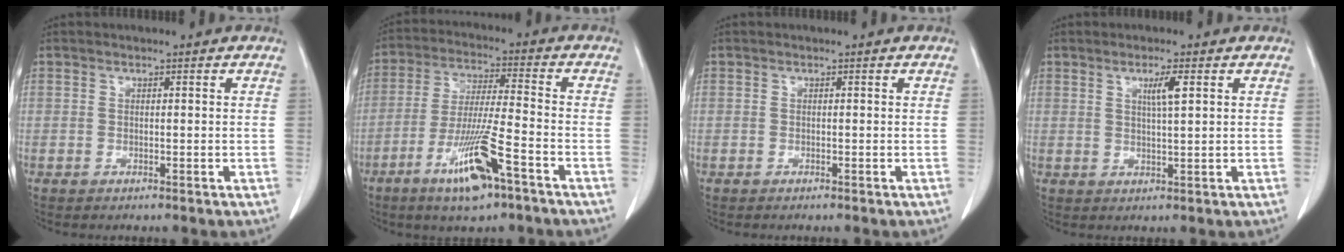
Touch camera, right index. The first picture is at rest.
{"total": 11.8, "force": [-6.4, 1.0, 9.9], "torque": [-0.190, -0.019, -0.116]}
{"total": 0.0}
{"total": 3.2, "force": [1.3, -0.1, 2.9], "torque": [-0.051, -0.003, 0.021]}